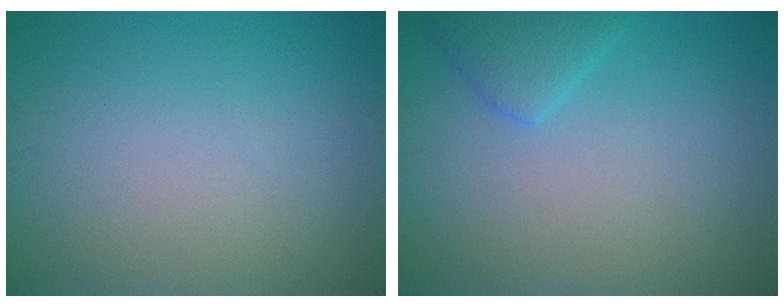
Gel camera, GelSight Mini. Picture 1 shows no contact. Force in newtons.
{"total": 2.9, "press": 2.9, "slide": 0.3}